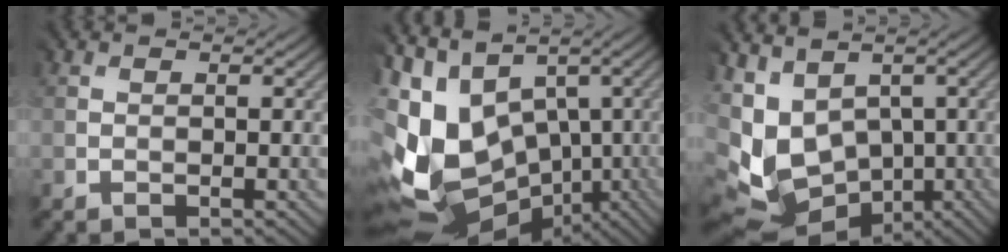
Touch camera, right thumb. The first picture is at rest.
{"total": 12.7, "force": [-0.7, 9.0, 9.0], "torque": [-0.241, -0.021, 0.002]}
{"total": 10.7, "force": [-0.5, 8.6, 6.3], "torque": [-0.177, -0.020, 0.020]}